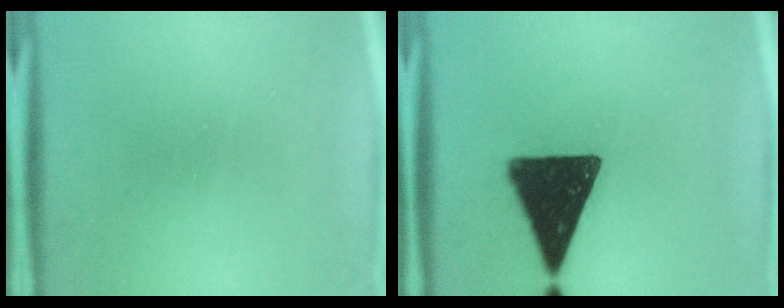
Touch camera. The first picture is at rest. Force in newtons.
{"total": 16.2}